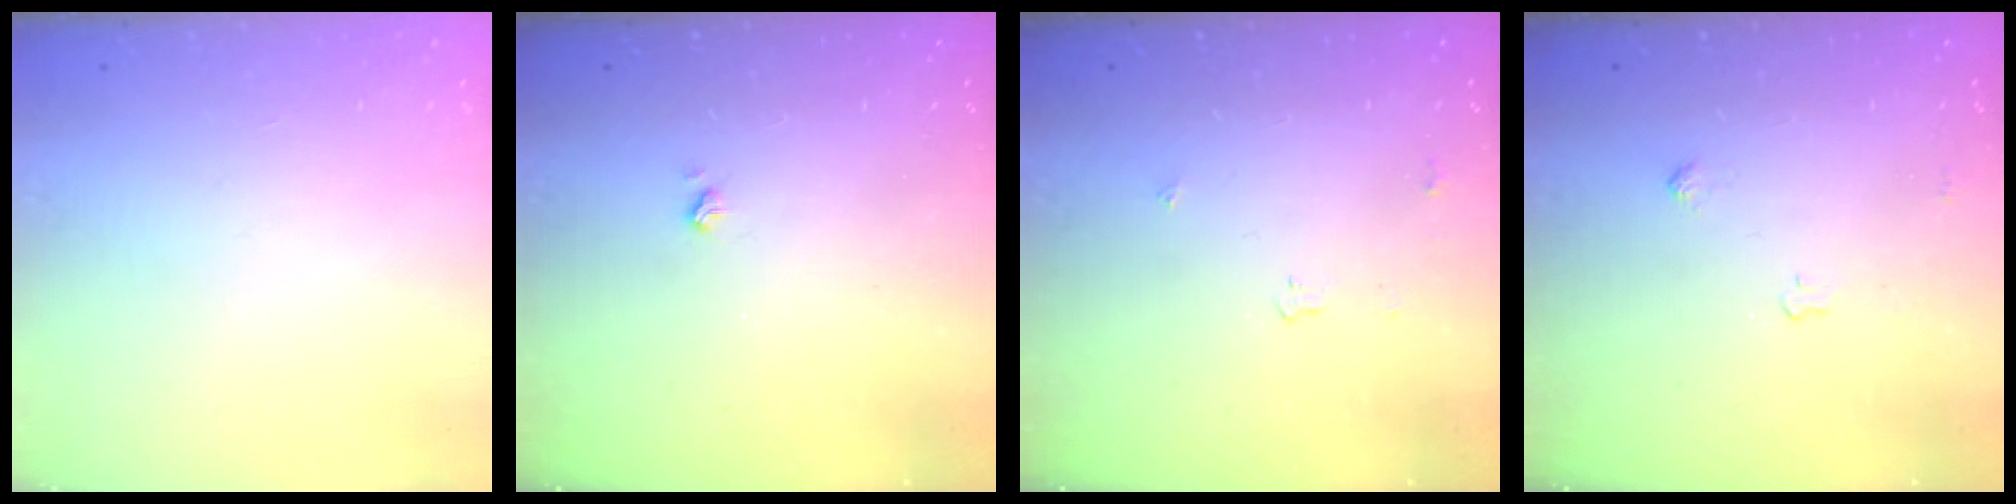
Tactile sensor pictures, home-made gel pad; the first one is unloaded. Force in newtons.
{"total": 2.7, "press": 2.7, "slide": 0.4}
{"total": 3.6, "press": 3.6, "slide": 0.6}
{"total": 3.5, "press": 3.4, "slide": 0.6}